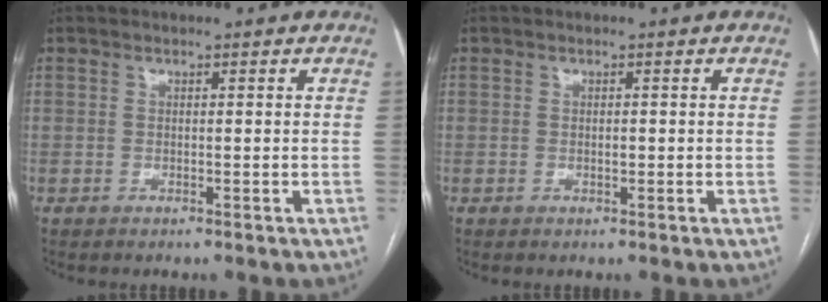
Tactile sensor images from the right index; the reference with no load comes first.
{"total": 0.7, "force": [-0.1, 0.3, 0.6], "torque": [-0.011, 0.000, -0.002]}